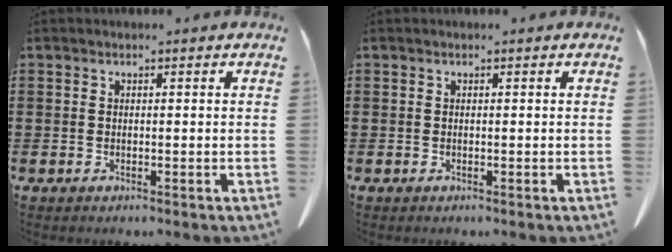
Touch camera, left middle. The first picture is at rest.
{"total": 0.0}